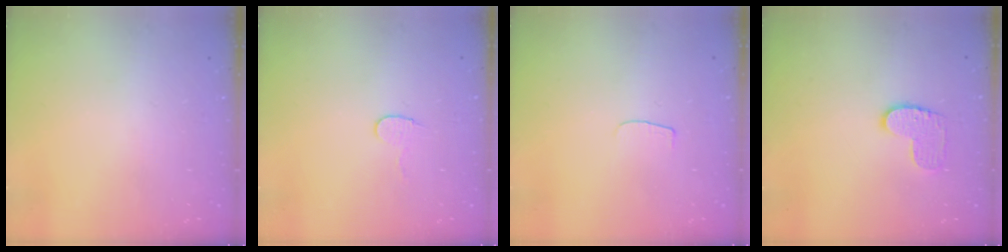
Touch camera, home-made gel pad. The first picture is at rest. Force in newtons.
{"total": 5.0, "press": 5.0, "slide": 0.4}
{"total": 3.0, "press": 3.0, "slide": 0.3}
{"total": 7.9, "press": 7.9, "slide": 0.3}